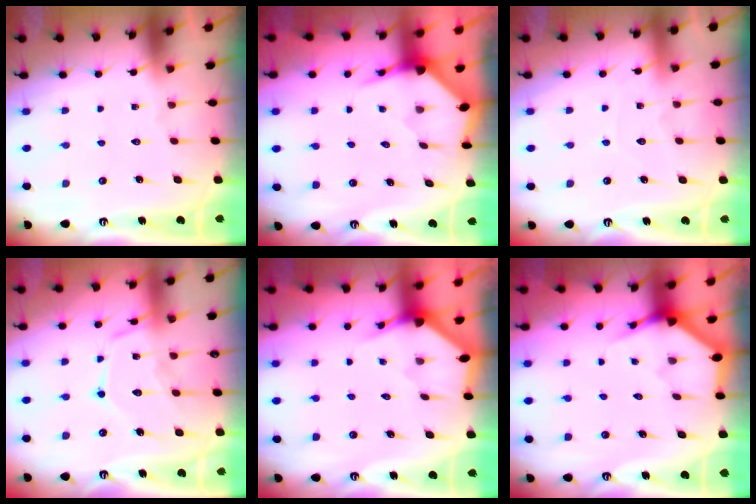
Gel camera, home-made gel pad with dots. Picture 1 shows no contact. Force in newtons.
{"total": 3.7, "press": 3.7, "slide": 0.4}
{"total": 4.1, "press": 4.1, "slide": 0.4}
{"total": 14.3, "press": 14.2, "slide": 1.2}
{"total": 2.3, "press": 2.3, "slide": 0.1}
{"total": 3.5, "press": 3.5, "slide": 0.2}